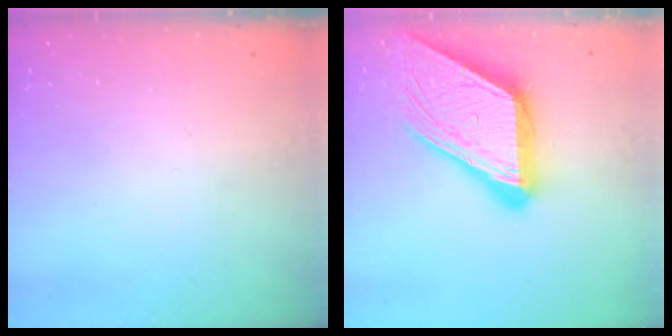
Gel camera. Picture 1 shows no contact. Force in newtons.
{"total": 22.4, "press": 22.2, "slide": 2.6}